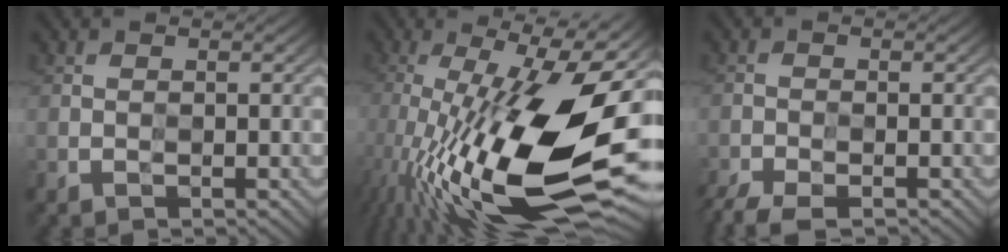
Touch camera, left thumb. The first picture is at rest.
{"total": 20.0, "force": [-4.1, 6.1, 18.6], "torque": [-0.292, -0.010, -0.080]}
{"total": 5.1, "force": [-4.3, 1.3, 2.4], "torque": [-0.045, -0.017, -0.079]}